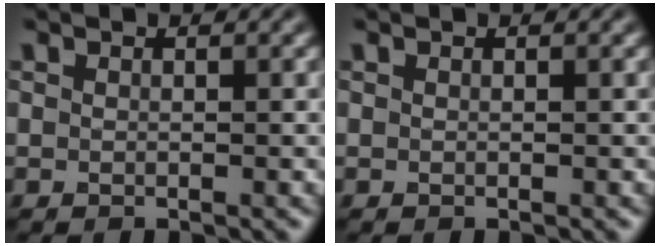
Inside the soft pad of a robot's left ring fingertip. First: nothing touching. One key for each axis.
{"total": 0.0}